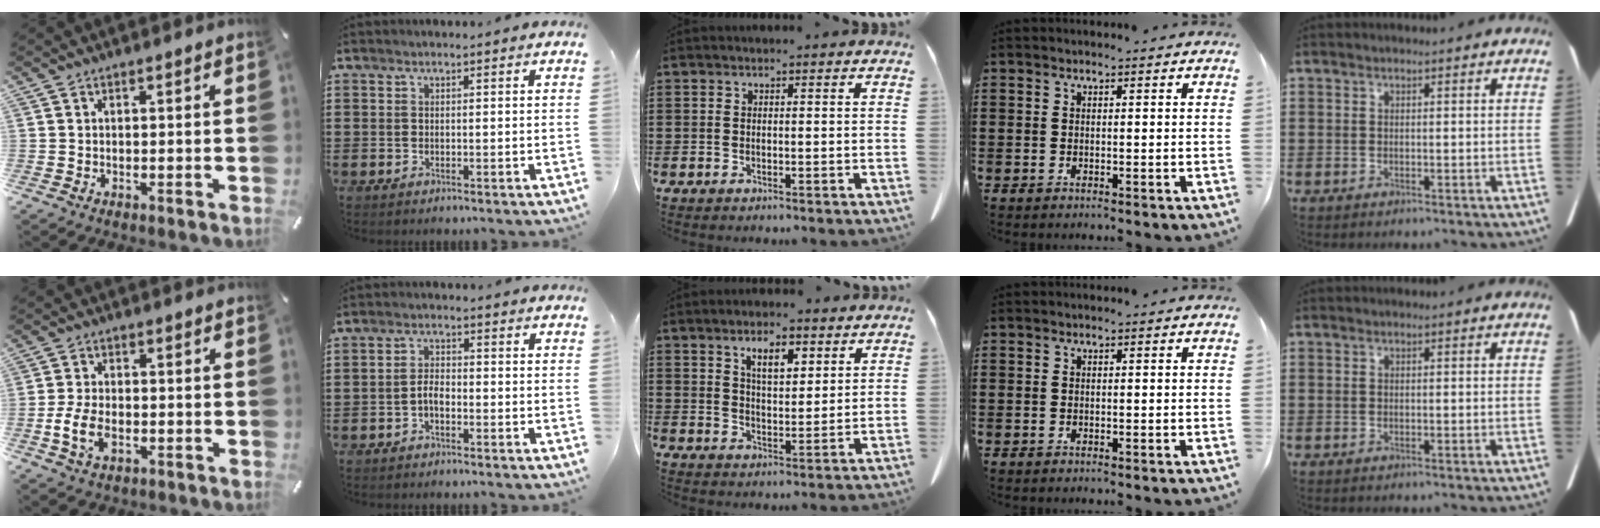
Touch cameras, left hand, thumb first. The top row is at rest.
{"thumb": {"total": 7.7, "force": [-2.6, 4.9, 5.3], "torque": [-0.115, 0.008, -0.046]}, "index": {"total": 2.6, "force": [-1.4, 1.1, 2.0], "torque": [-0.044, 0.003, -0.029]}, "middle": {"total": 5.9, "force": [4.2, 2.1, 3.5], "torque": [-0.064, -0.007, 0.072]}}